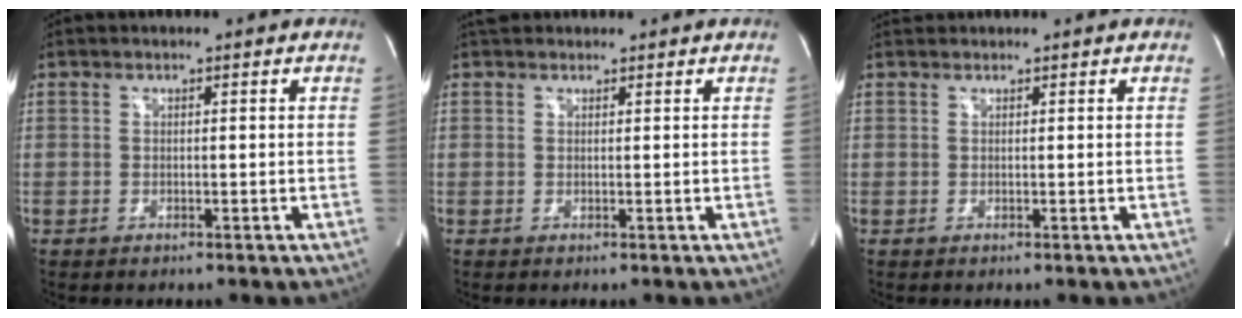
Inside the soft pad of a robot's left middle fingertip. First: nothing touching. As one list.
[{"total": 2.7, "force": [2.3, 1.2, 0.5], "torque": [-0.008, 0.029, 0.038]}, {"total": 0.9, "force": [0.8, 0.2, -0.1], "torque": [-0.007, 0.016, 0.019]}]